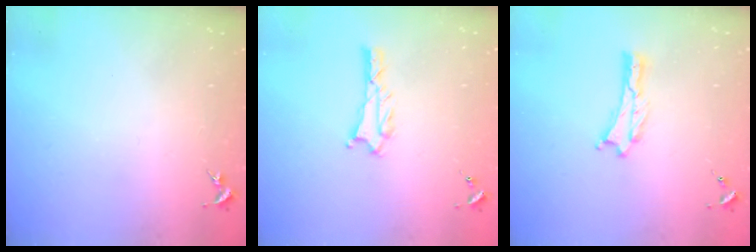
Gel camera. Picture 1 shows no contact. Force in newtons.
{"total": 0.7, "press": 0.7, "slide": 0.1}
{"total": 0.0}